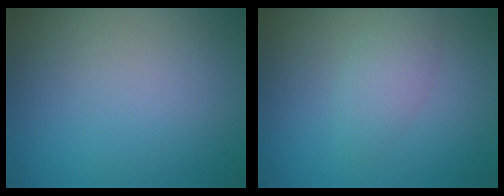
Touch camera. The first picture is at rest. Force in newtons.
{"total": 2.0, "press": 2.0, "slide": 0.1}